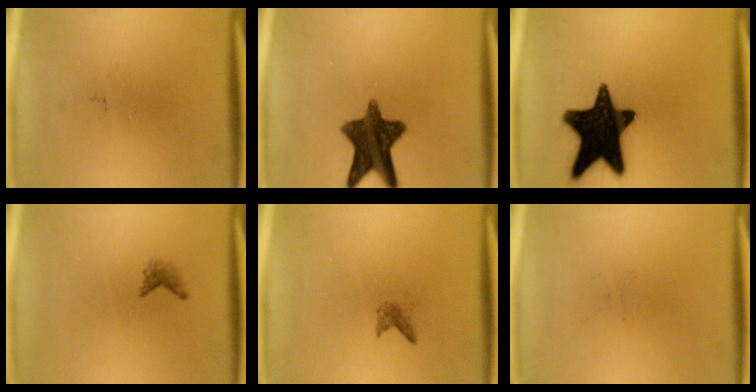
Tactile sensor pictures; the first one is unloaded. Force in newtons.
{"total": 11.5}
{"total": 18.9}
{"total": 1.1}
{"total": 0.9}
{"total": 0.0}